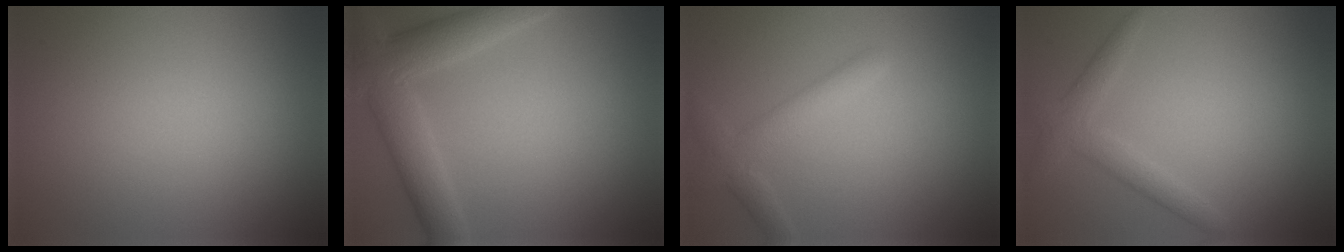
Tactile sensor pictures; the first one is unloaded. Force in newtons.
{"total": 6.2, "press": 6.2, "slide": 0.2}
{"total": 2.8, "press": 2.8, "slide": 0.1}
{"total": 2.6, "press": 2.6, "slide": 0.1}